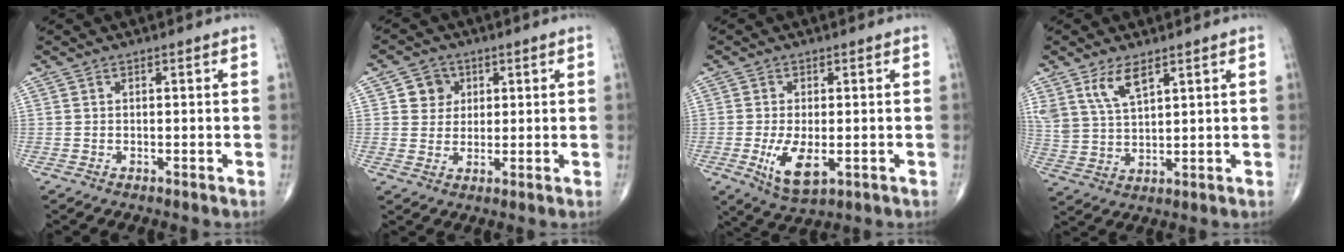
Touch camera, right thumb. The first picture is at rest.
{"total": 4.8, "force": [1.6, 4.4, 1.2], "torque": [0.008, -0.001, 0.023]}
{"total": 7.2, "force": [-1.7, 3.2, 6.2], "torque": [-0.114, -0.017, -0.022]}
{"total": 6.9, "force": [4.2, 2.6, 4.7], "torque": [-0.092, -0.020, 0.091]}